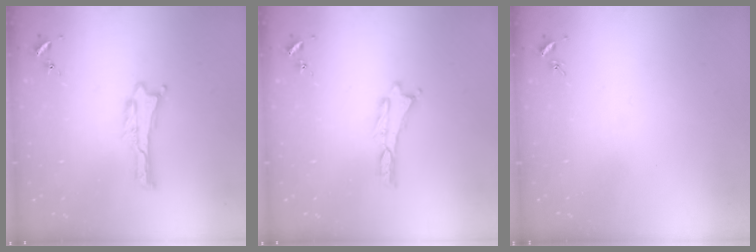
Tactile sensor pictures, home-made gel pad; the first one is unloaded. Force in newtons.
{"total": 0.0}
{"total": 0.0}